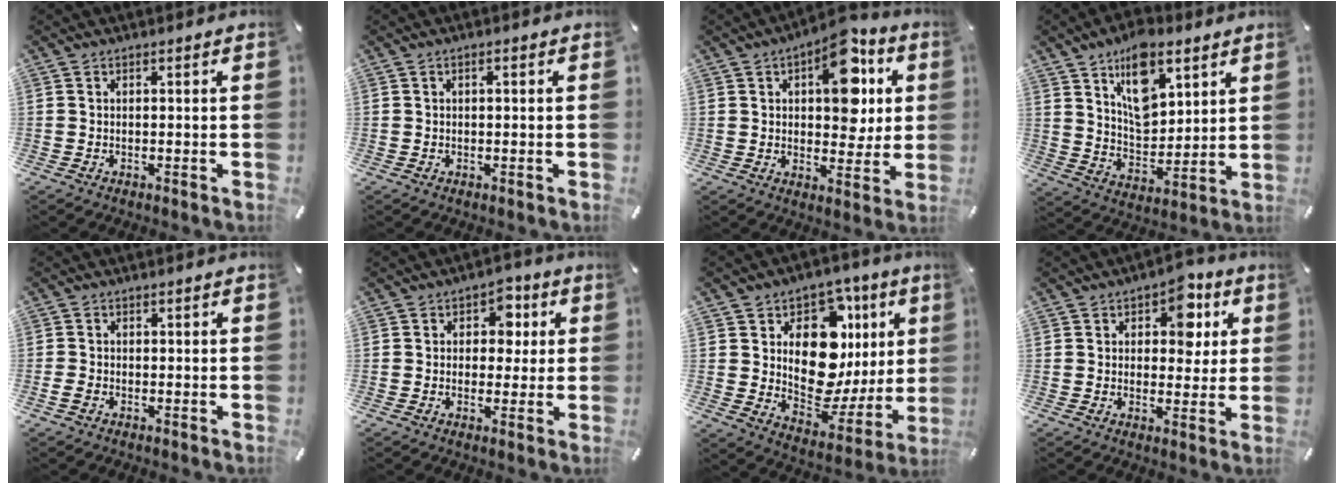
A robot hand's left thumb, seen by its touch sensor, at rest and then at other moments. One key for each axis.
{"total": 1.1, "fx": -0.1, "fy": 0.3, "fz": 1.0, "tx": -0.017, "ty": 0.001, "tz": -0.002}
{"total": 15.5, "fx": 5.7, "fy": 8.9, "fz": 11.3, "tx": -0.142, "ty": -0.020, "tz": 0.095}
{"total": 13.6, "fx": 7.9, "fy": 8.2, "fz": 7.5, "tx": -0.116, "ty": -0.038, "tz": 0.143}
{"total": 2.0, "fx": -0.9, "fy": 1.4, "fz": 1.1, "tx": -0.020, "ty": 0.005, "tz": -0.018}
{"total": 6.6, "fx": 0.9, "fy": 5.4, "fz": 3.6, "tx": -0.032, "ty": 0.002, "tz": 0.006}
{"total": 16.9, "fx": 5.6, "fy": 11.3, "fz": 11.2, "tx": -0.160, "ty": -0.060, "tz": 0.096}
{"total": 8.9, "fx": 3.3, "fy": 6.2, "fz": 5.5, "tx": -0.066, "ty": -0.004, "tz": 0.052}